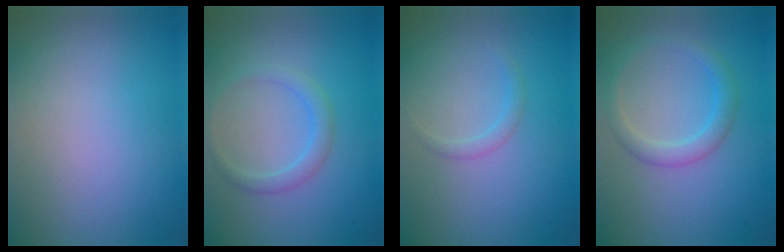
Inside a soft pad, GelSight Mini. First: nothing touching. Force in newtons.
{"total": 1.8, "press": 1.8, "slide": 0.0}
{"total": 1.0, "press": 1.0, "slide": 0.0}
{"total": 2.2, "press": 2.2, "slide": 0.1}